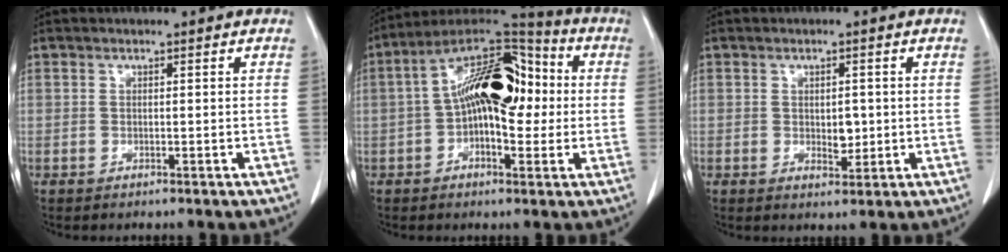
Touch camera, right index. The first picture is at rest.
{"total": 16.0, "force": [1.0, 7.1, 14.3], "torque": [-0.249, 0.050, 0.013]}
{"total": 2.8, "force": [0.0, 1.5, 2.3], "torque": [-0.035, -0.003, 0.005]}